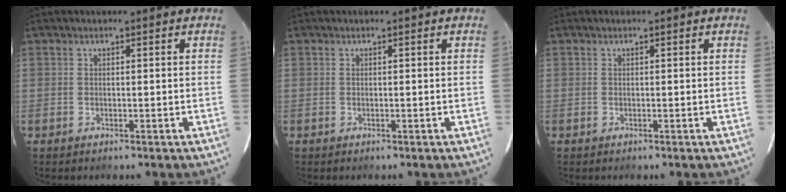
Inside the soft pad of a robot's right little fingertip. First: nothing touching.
{"total": 0.0}
{"total": 0.0}